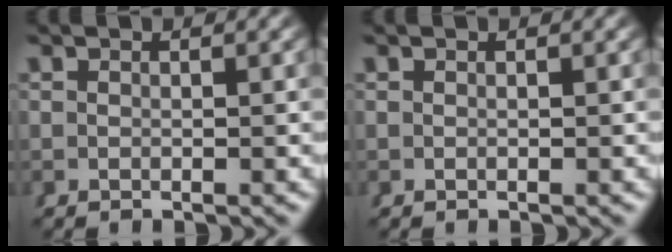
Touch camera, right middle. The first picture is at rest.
{"total": 0.0}